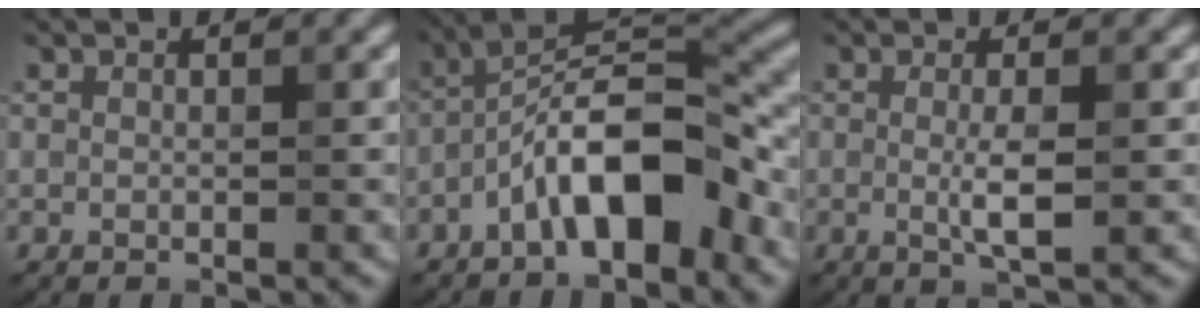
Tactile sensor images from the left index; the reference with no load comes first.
{"total": 8.3, "force": [-3.7, 2.8, 6.9], "torque": [-0.115, 0.022, -0.069]}
{"total": 2.7, "force": [-0.1, 0.5, 2.7], "torque": [-0.052, -0.006, -0.002]}